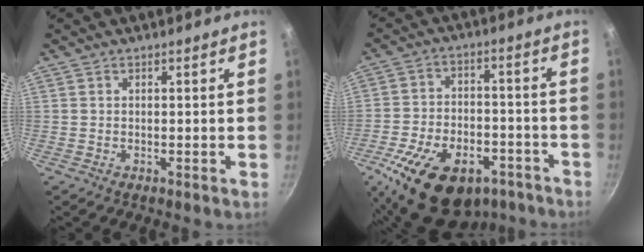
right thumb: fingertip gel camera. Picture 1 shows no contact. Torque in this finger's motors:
{"motor_torque": [0.21, 0.85, 1.29, -1.48, 0.36]}